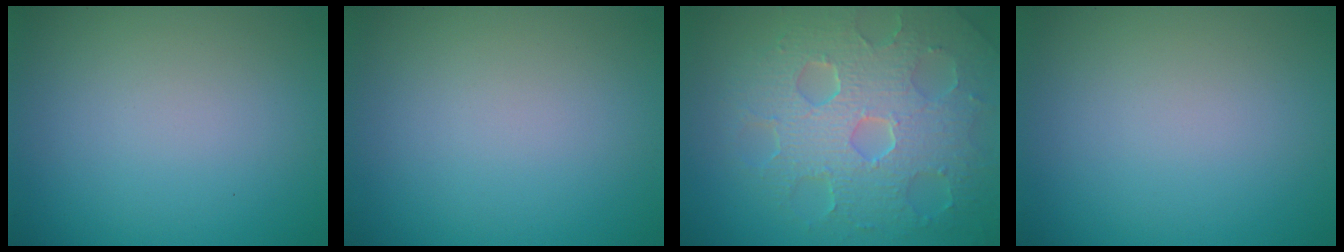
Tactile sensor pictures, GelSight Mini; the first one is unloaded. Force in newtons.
{"total": 0.0}
{"total": 8.6, "press": 6.0, "slide": 6.1}
{"total": 0.0}